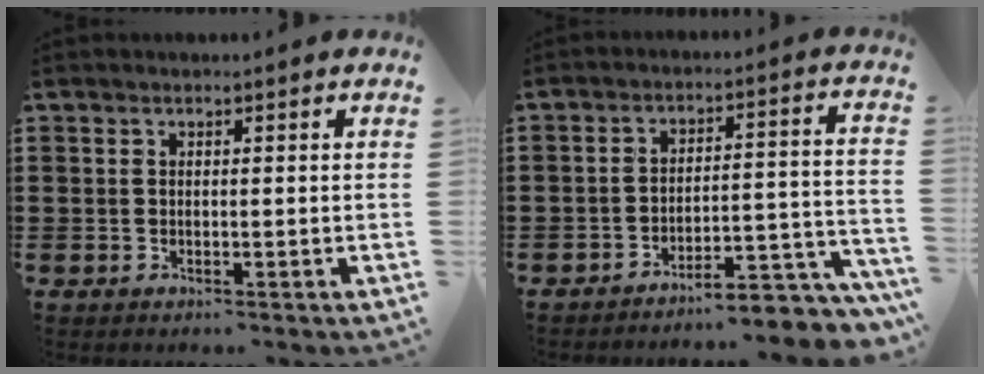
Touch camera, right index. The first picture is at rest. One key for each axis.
{"total": 6.2, "fx": -5.8, "fy": 0.7, "fz": 2.2, "tx": -0.030, "ty": 0.002, "tz": -0.112}